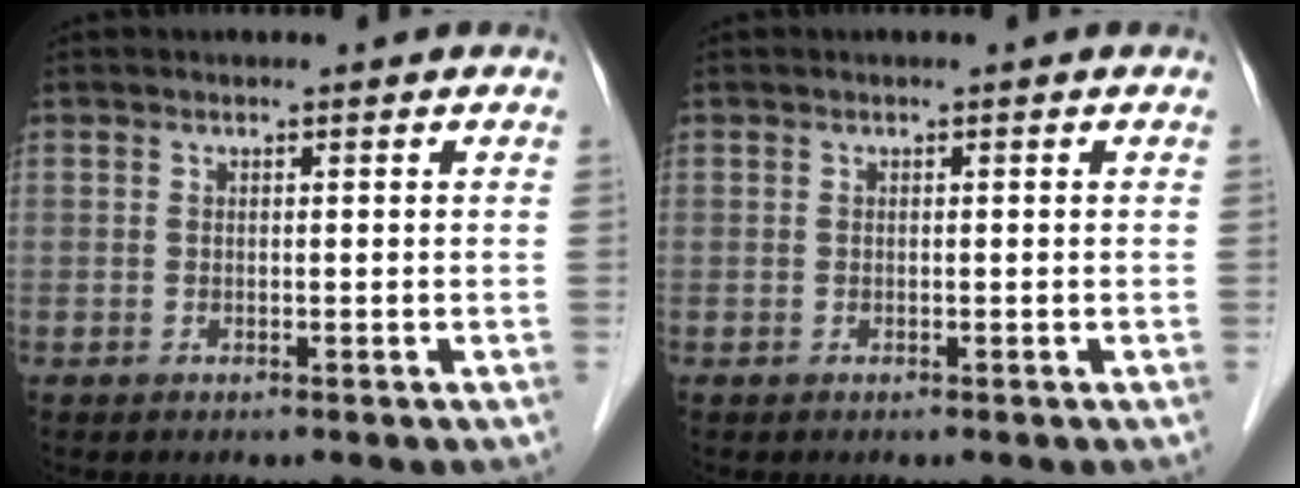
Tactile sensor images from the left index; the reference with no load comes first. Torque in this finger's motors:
{"motor_torque": [0.00, 0.00, 0.00, 0.00]}